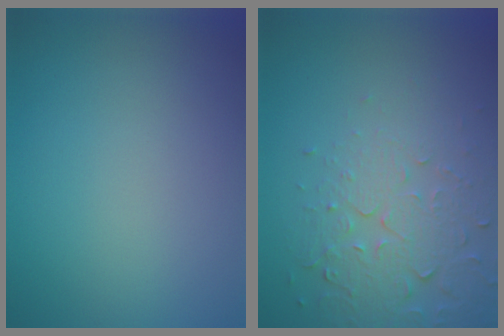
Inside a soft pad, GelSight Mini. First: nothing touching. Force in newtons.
{"total": 5.2, "press": 3.8, "slide": 3.5}